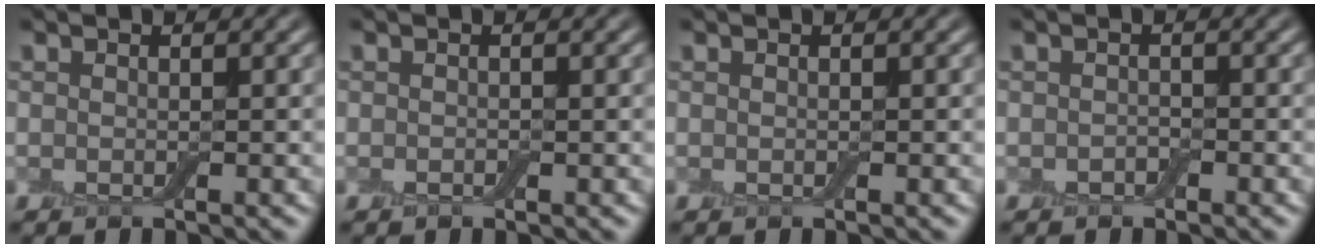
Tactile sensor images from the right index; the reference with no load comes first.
{"total": 0.0}
{"total": 0.0}
{"total": 0.7, "force": [-0.4, 0.5, 0.4], "torque": [-0.007, 0.000, -0.007]}